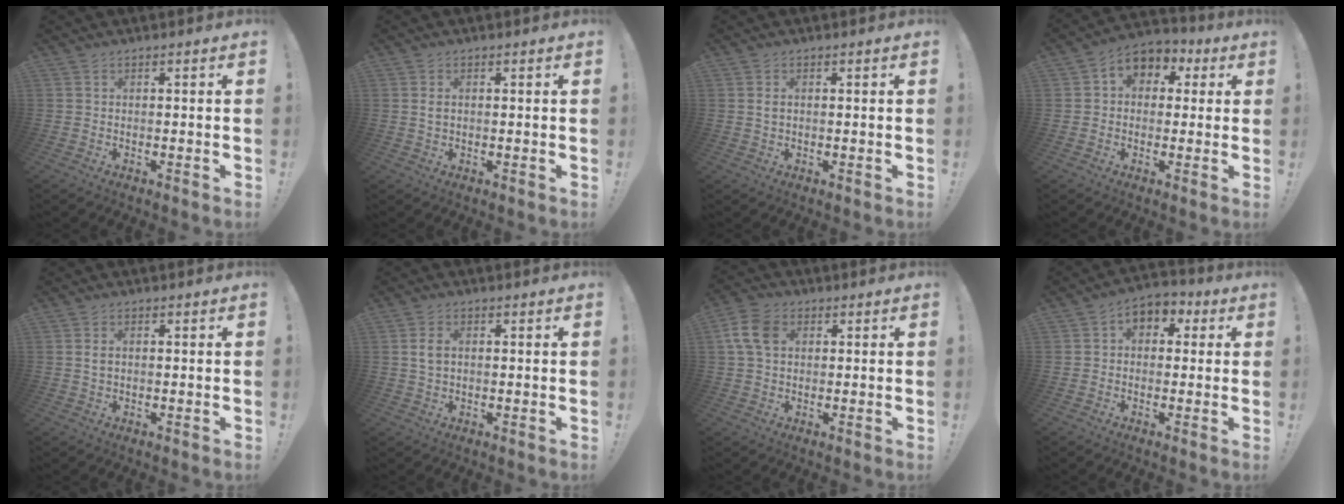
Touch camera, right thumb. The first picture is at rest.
{"total": 1.7, "force": [0.5, 0.8, 1.4], "torque": [-0.022, 0.000, 0.007]}
{"total": 1.4, "force": [0.4, 0.7, 1.1], "torque": [-0.017, 0.001, 0.005]}
{"total": 6.8, "force": [1.1, 6.0, 3.0], "torque": [-0.042, 0.002, 0.027]}
{"total": 1.7, "force": [0.5, 0.9, 1.4], "torque": [-0.021, 0.001, 0.007]}
{"total": 3.7, "force": [0.7, 2.2, 2.9], "torque": [-0.056, 0.001, 0.010]}
{"total": 9.2, "force": [2.3, 6.5, 6.1], "torque": [-0.130, 0.009, 0.047]}
{"total": 5.7, "force": [0.4, 4.8, 3.0], "torque": [-0.035, 0.009, 0.010]}